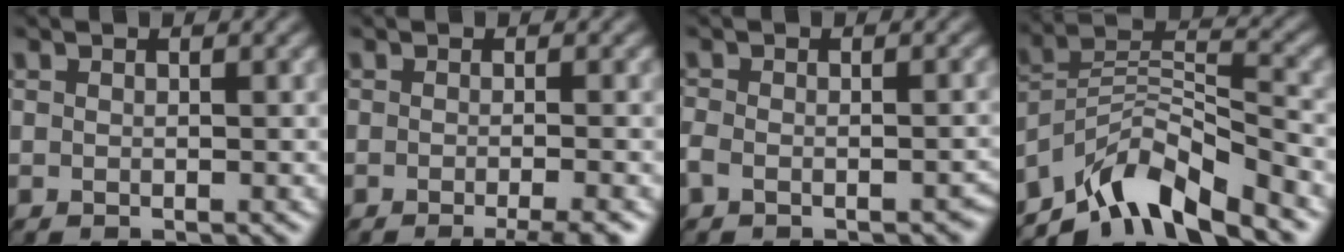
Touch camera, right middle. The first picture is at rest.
{"total": 3.0, "force": [-1.8, 0.4, 2.3], "torque": [-0.021, 0.001, -0.029]}
{"total": 2.8, "force": [-2.1, 1.3, 1.3], "torque": [-0.020, 0.003, -0.034]}
{"total": 8.0, "force": [-6.4, 2.2, 4.2], "torque": [-0.063, 0.005, -0.123]}